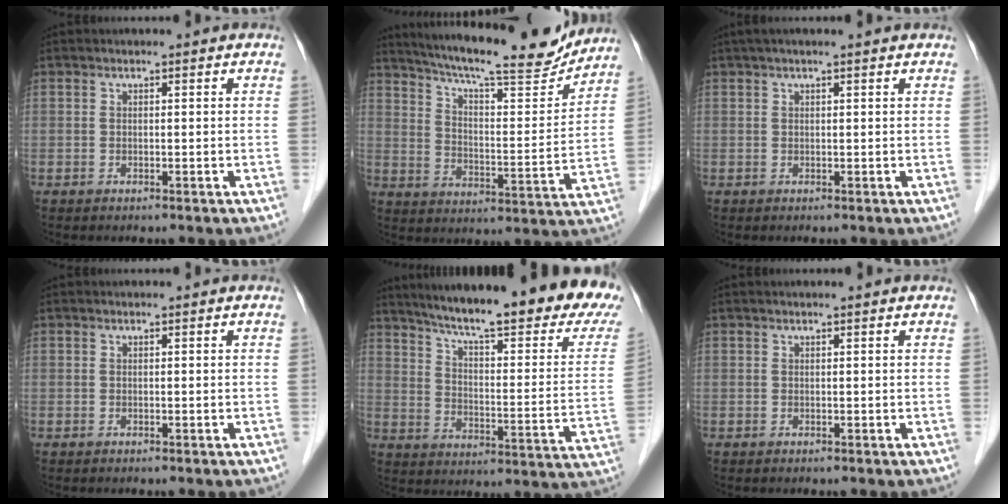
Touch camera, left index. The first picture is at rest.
{"total": 19.8, "force": [17.9, 2.0, 8.2], "torque": [-0.136, -0.023, 0.253]}
{"total": 4.7, "force": [3.8, -0.1, 2.8], "torque": [-0.039, 0.034, 0.051]}
{"total": 0.0}
{"total": 27.2, "force": [22.3, 2.3, 15.5], "torque": [-0.231, -0.064, 0.289]}
{"total": 1.0, "force": [0.9, -0.1, 0.5], "torque": [-0.007, 0.009, 0.012]}